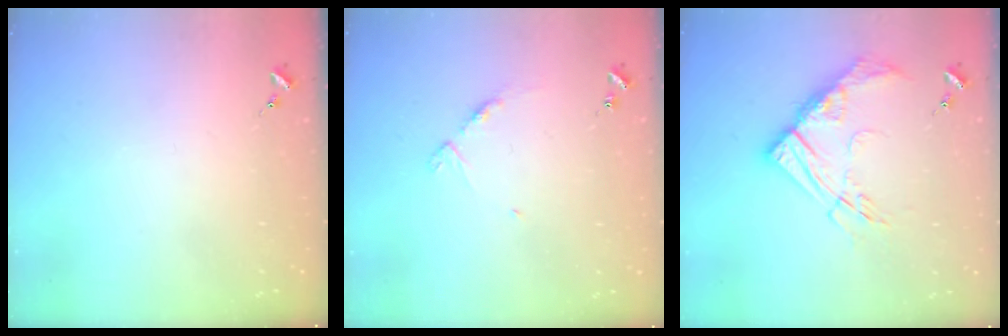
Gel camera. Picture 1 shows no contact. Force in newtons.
{"total": 4.7, "press": 4.6, "slide": 0.5}
{"total": 15.4, "press": 15.3, "slide": 1.6}